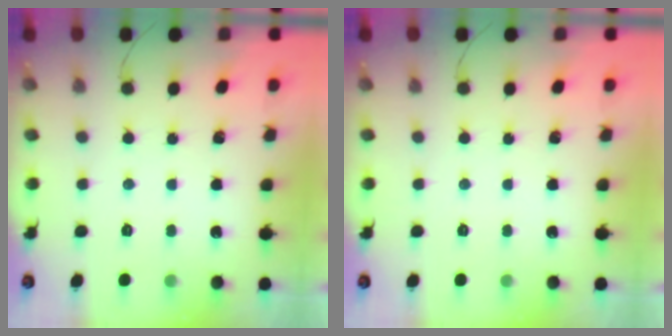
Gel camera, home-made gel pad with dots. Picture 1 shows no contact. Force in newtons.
{"total": 0.0}